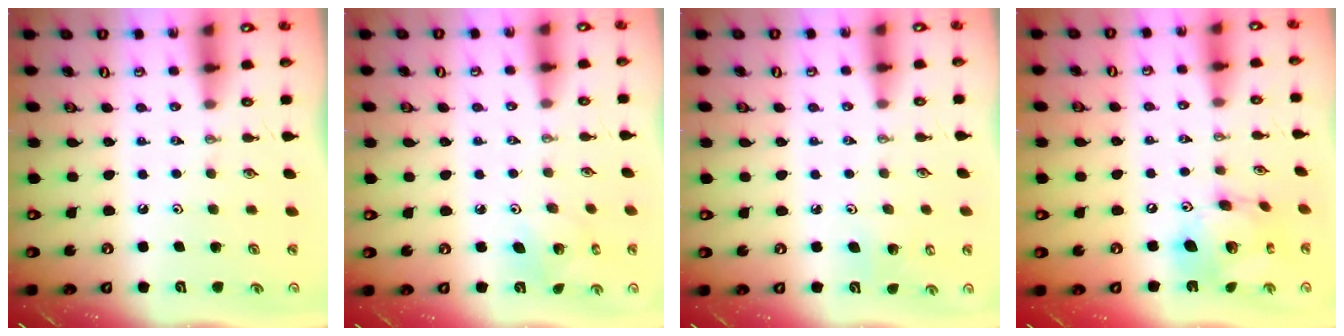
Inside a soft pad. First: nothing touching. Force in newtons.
{"total": 4.6, "press": 4.6, "slide": 0.3}
{"total": 4.7, "press": 4.5, "slide": 1.2}
{"total": 16.8, "press": 16.7, "slide": 1.8}